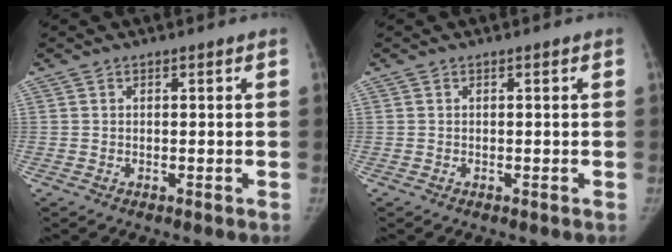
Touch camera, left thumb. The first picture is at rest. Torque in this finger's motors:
{"motor_torque": [0.07, -0.02, 0.12, -0.43, 0.02]}